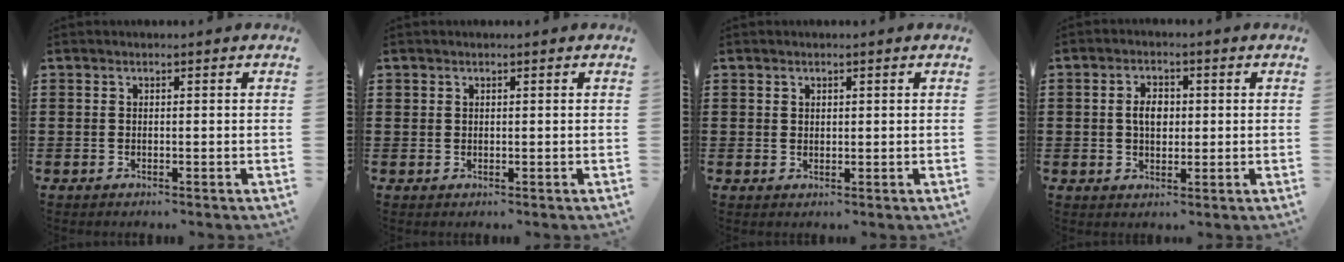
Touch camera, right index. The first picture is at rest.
{"total": 0.5, "force": [0.4, 0.3, 0.0], "torque": [-0.001, 0.002, 0.008]}
{"total": 1.0, "force": [0.7, 0.7, 0.1], "torque": [-0.004, 0.003, 0.014]}
{"total": 3.4, "force": [0.2, 2.1, 2.7], "torque": [-0.047, 0.006, 0.001]}